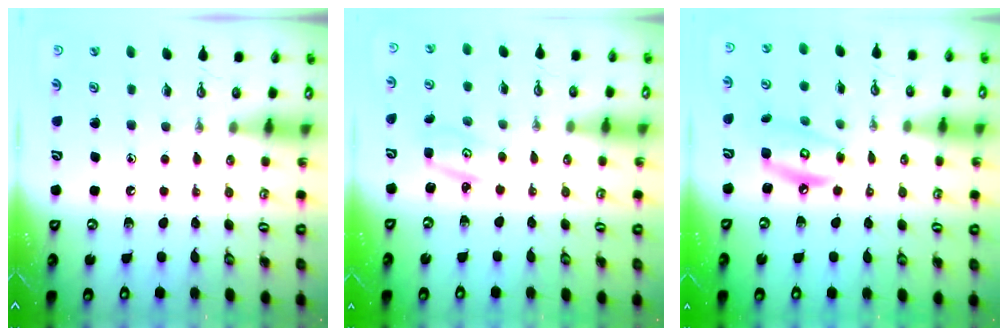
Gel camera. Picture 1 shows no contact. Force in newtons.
{"total": 2.4, "press": 2.3, "slide": 0.4}
{"total": 9.4, "press": 9.3, "slide": 0.8}